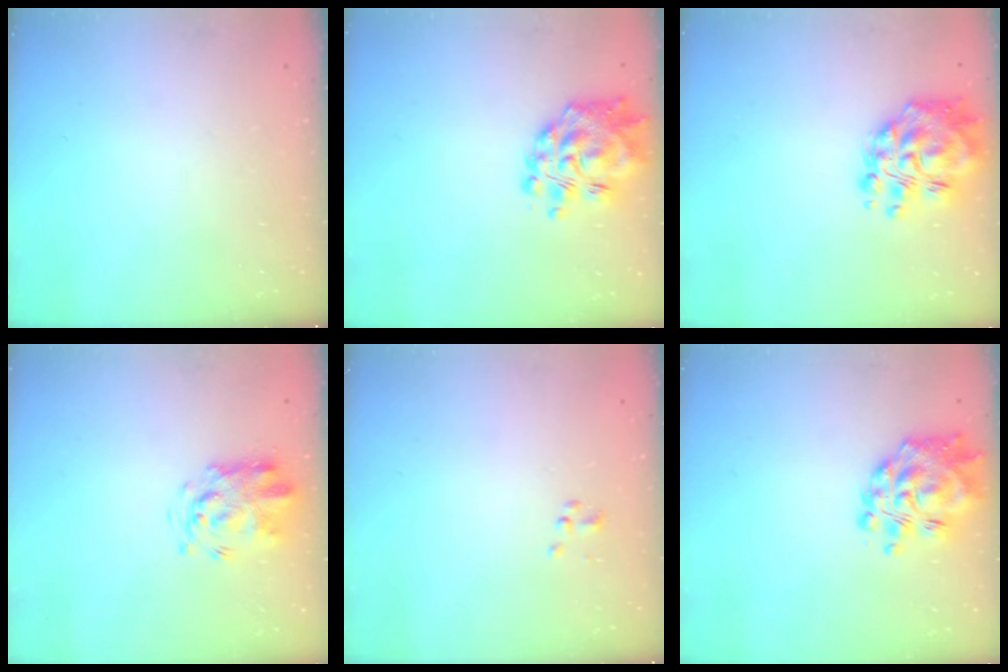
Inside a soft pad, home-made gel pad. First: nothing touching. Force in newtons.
{"total": 11.4, "press": 10.8, "slide": 3.7}
{"total": 14.5, "press": 13.8, "slide": 4.5}
{"total": 4.1, "press": 4.0, "slide": 1.0}
{"total": 1.2, "press": 1.2, "slide": 0.3}
{"total": 11.4, "press": 10.8, "slide": 3.7}